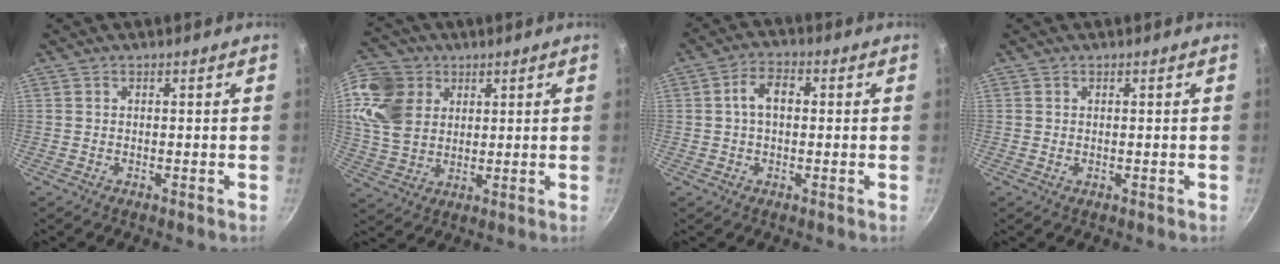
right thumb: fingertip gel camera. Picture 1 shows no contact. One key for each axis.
{"total": 14.6, "fx": 5.5, "fy": 11.5, "fz": 7.1, "tx": -0.128, "ty": -0.010, "tz": 0.108}
{"total": 5.6, "fx": 0.6, "fy": 3.6, "fz": 4.3, "tx": -0.063, "ty": 0.017, "tz": 0.003}
{"total": 0.0}